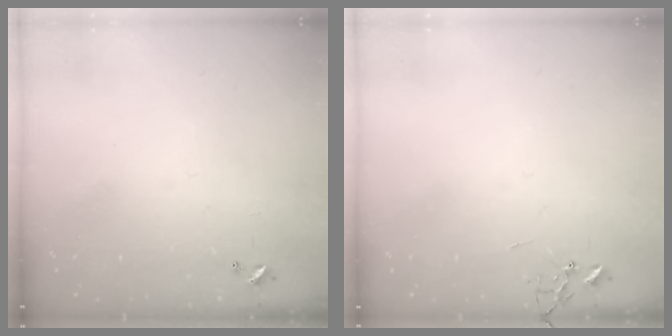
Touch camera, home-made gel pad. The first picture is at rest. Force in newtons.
{"total": 0.0}